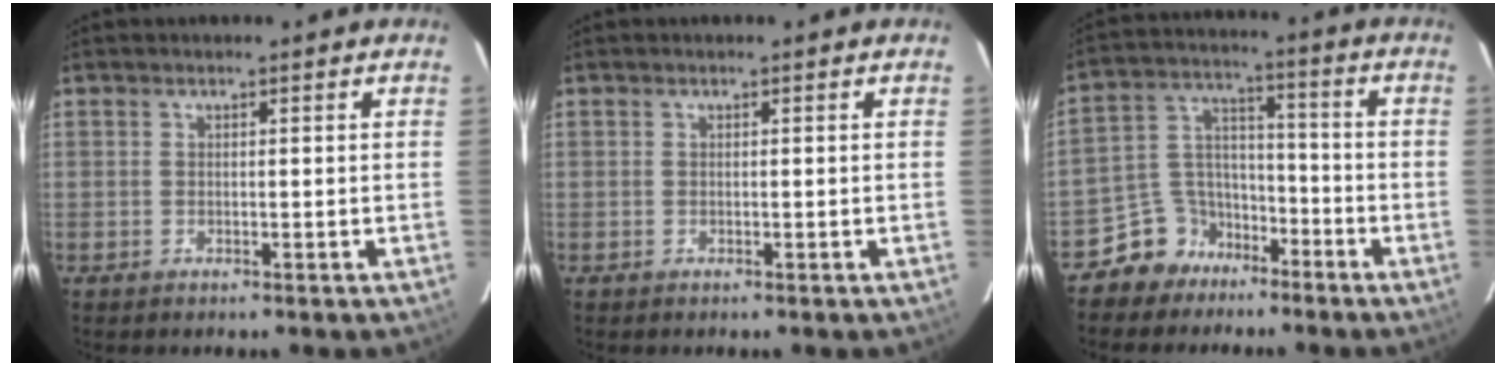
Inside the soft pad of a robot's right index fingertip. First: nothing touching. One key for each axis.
{"total": 0.0}
{"total": 8.3, "fx": -5.8, "fy": 5.9, "fz": 0.8, "tx": -0.014, "ty": 0.035, "tz": -0.101}